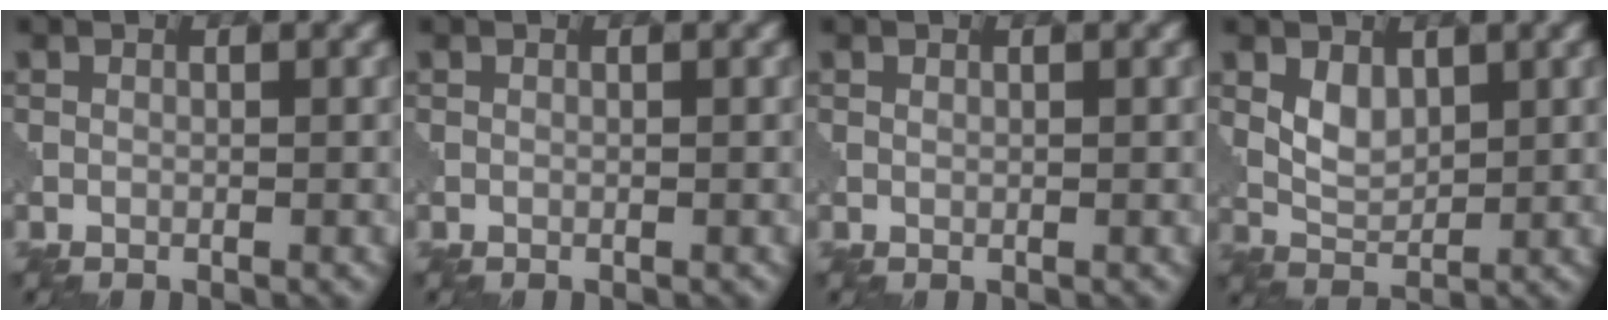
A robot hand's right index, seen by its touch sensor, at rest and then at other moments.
{"total": 0.0}
{"total": 0.0}
{"total": 2.6, "force": [1.0, 1.6, 1.8], "torque": [-0.038, -0.005, 0.024]}